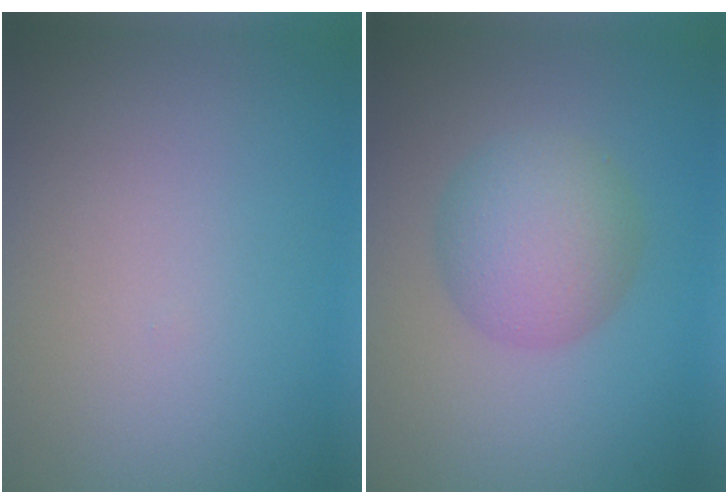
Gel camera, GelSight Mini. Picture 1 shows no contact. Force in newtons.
{"total": 5.0, "press": 5.0, "slide": 0.0}